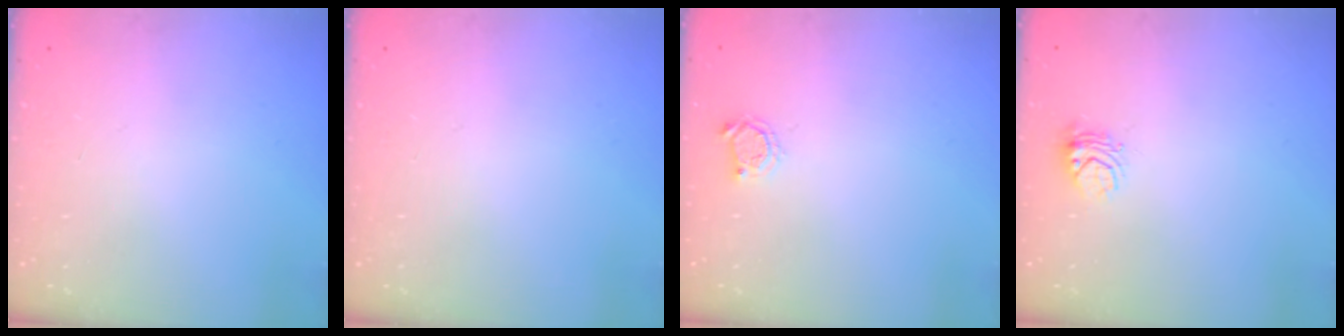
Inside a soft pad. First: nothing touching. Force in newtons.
{"total": 0.0}
{"total": 3.6, "press": 3.5, "slide": 0.5}
{"total": 4.9, "press": 4.9, "slide": 0.6}